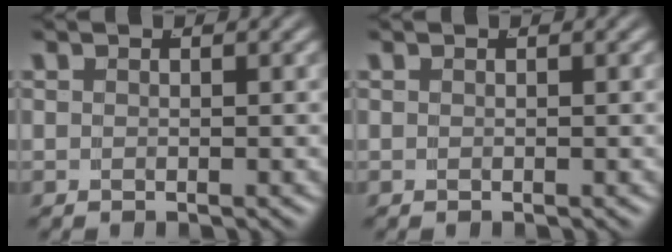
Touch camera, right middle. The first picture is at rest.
{"total": 0.0}